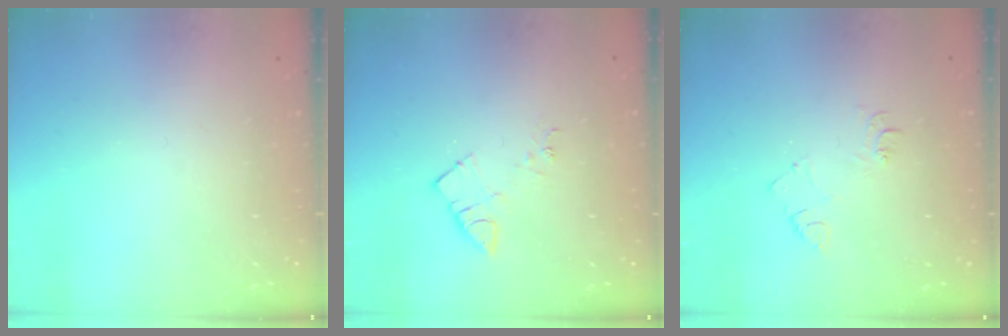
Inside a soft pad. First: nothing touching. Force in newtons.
{"total": 5.2, "press": 5.2, "slide": 0.7}
{"total": 6.7, "press": 6.7, "slide": 0.8}